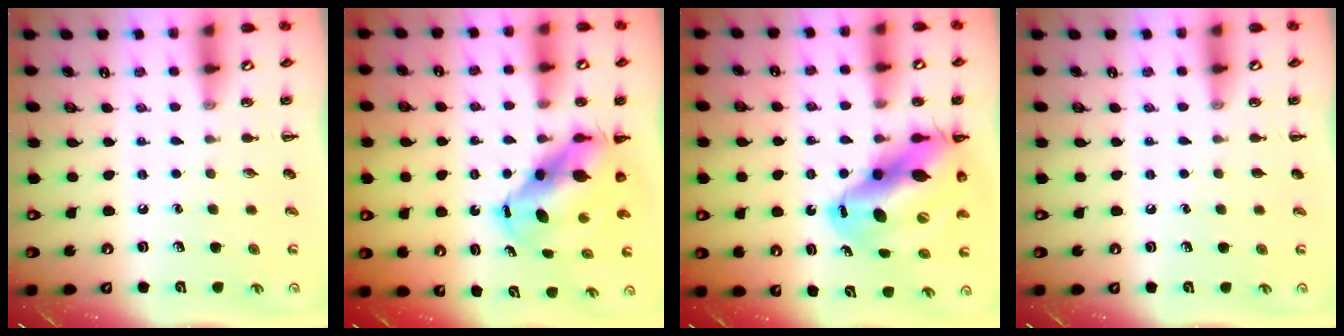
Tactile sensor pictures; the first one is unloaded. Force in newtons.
{"total": 8.2, "press": 7.9, "slide": 2.3}
{"total": 19.0, "press": 18.1, "slide": 5.5}
{"total": 0.0}